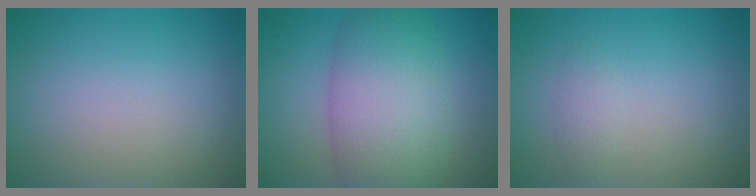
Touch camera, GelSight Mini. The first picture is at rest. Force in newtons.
{"total": 9.3, "press": 9.3, "slide": 0.3}
{"total": 1.0, "press": 1.0, "slide": 0.0}